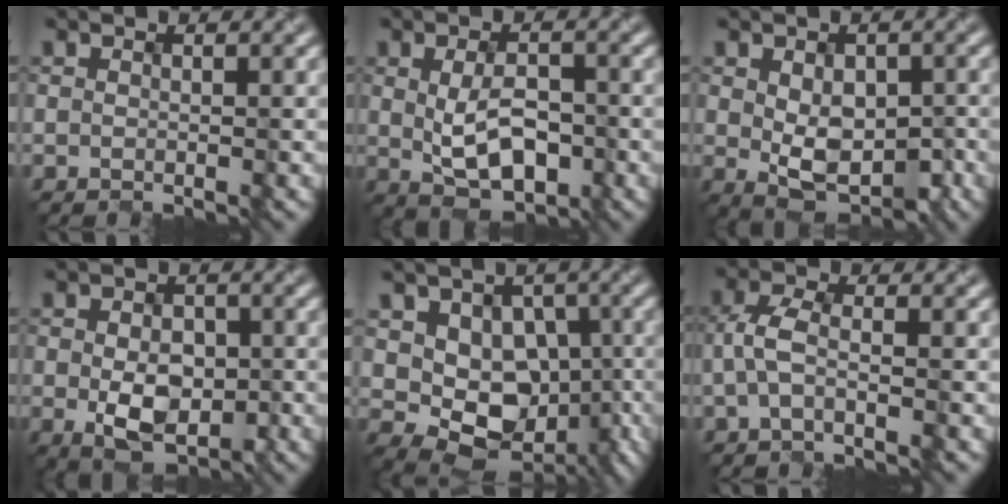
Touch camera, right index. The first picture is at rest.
{"total": 4.9, "force": [-1.0, 2.6, 4.0], "torque": [-0.077, -0.006, -0.009]}
{"total": 5.4, "force": [-1.1, 3.2, 4.2], "torque": [-0.070, -0.012, -0.005]}
{"total": 5.0, "force": [-1.3, 3.2, 3.7], "torque": [-0.072, -0.007, -0.014]}
{"total": 9.6, "force": [-0.7, 7.6, 5.7], "torque": [-0.083, -0.006, -0.007]}
{"total": 2.7, "force": [-0.8, 1.2, 2.3], "torque": [-0.062, 0.005, -0.013]}